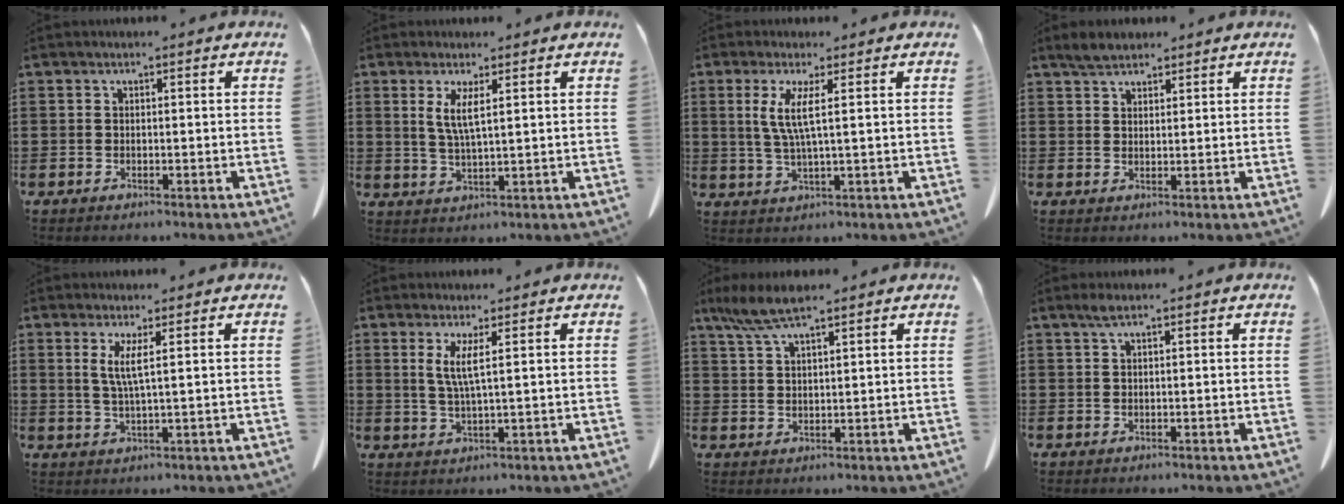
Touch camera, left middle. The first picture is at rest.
{"total": 3.8, "force": [1.7, 0.4, 3.4], "torque": [-0.074, 0.000, 0.029]}
{"total": 4.9, "force": [1.4, -0.1, 4.7], "torque": [-0.103, -0.010, 0.019]}
{"total": 2.6, "force": [2.3, 0.9, 0.9], "torque": [-0.023, 0.005, 0.045]}
{"total": 3.5, "force": [1.3, -0.3, 3.2], "torque": [-0.070, -0.006, 0.022]}
{"total": 3.6, "force": [1.5, -0.2, 3.3], "torque": [-0.073, -0.006, 0.025]}
{"total": 5.7, "force": [4.2, 1.0, 3.8], "torque": [-0.091, -0.005, 0.074]}
{"total": 1.5, "force": [0.7, 0.2, 1.3], "torque": [-0.027, 0.001, 0.012]}